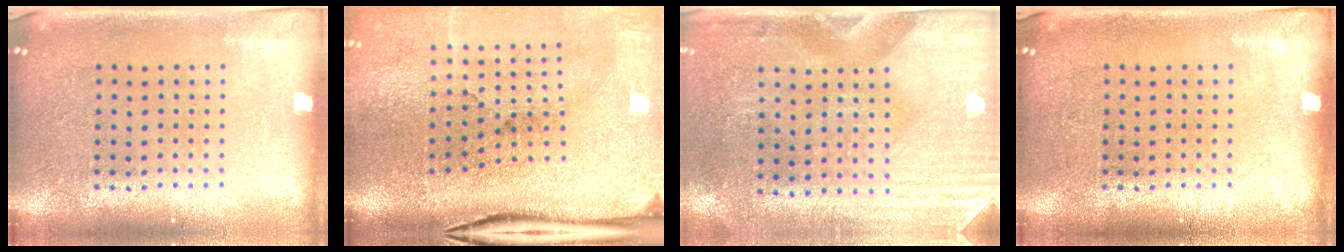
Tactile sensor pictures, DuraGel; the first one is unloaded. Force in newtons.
{"total": 5.3, "press": 4.2, "slide": 3.2}
{"total": 2.9, "press": 2.5, "slide": 1.5}
{"total": 0.0}